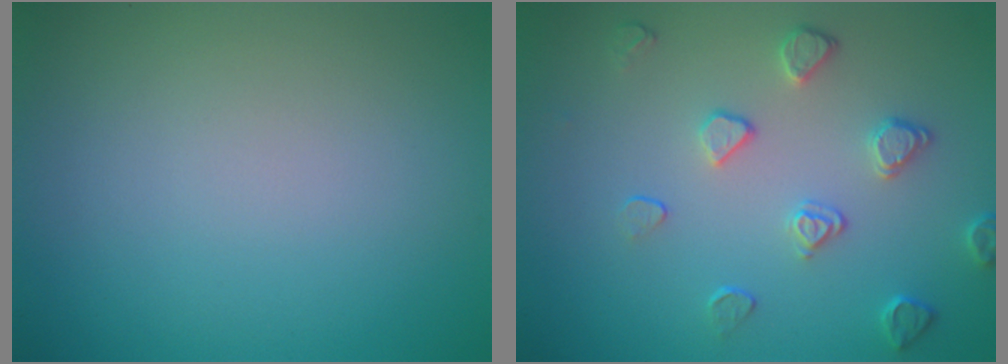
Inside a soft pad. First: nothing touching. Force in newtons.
{"total": 2.4, "press": 1.9, "slide": 1.4}